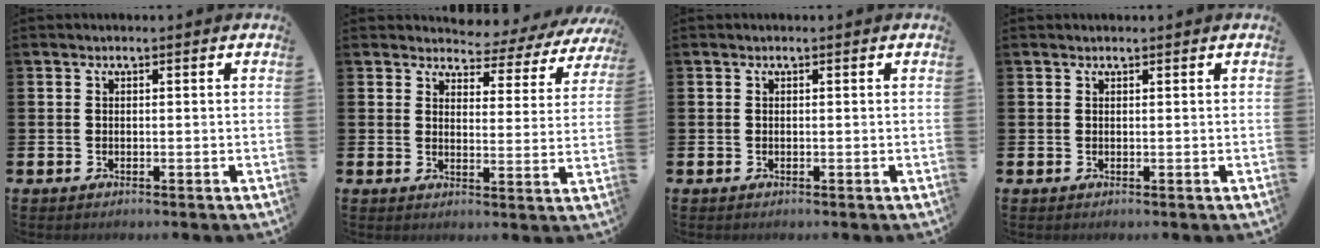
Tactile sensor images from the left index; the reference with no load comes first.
{"total": 3.5, "force": [3.2, 1.4, 0.2], "torque": [-0.009, -0.037, 0.046]}
{"total": 0.0}
{"total": 0.5, "force": [0.5, 0.2, 0.0], "torque": [0.014, -0.005, 0.006]}